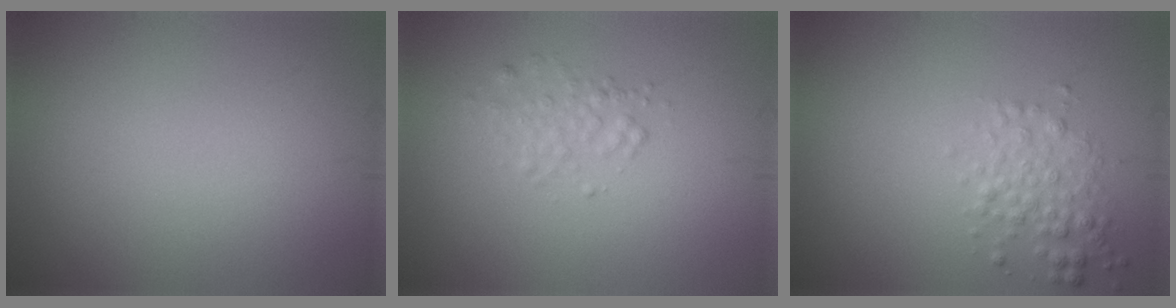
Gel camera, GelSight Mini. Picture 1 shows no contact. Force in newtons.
{"total": 1.6, "press": 1.6, "slide": 0.1}
{"total": 2.4, "press": 2.4, "slide": 0.0}